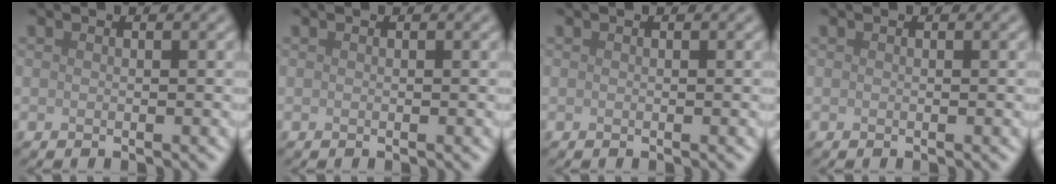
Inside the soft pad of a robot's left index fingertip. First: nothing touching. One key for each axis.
{"total": 0.0}
{"total": 0.0}
{"total": 0.0}